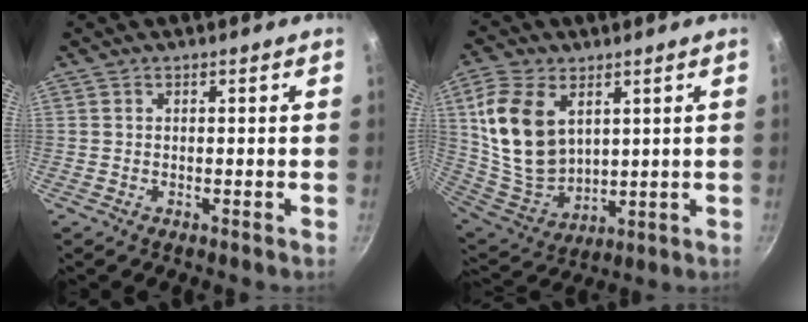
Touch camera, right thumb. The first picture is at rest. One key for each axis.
{"total": 16.0, "fx": 5.0, "fy": 10.5, "fz": 11.0, "tx": -0.197, "ty": -0.029, "tz": 0.117}